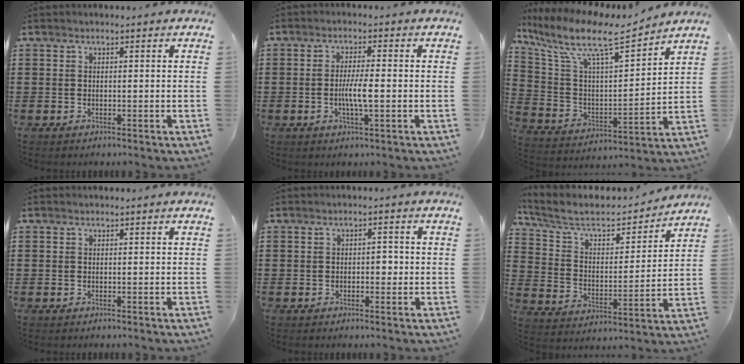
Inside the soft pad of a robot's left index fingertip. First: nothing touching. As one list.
[{"total": 4.5, "force": [-0.7, 0.7, 4.4], "torque": [-0.091, -0.006, -0.017]}, {"total": 10.4, "force": [7.8, 2.2, 6.6], "torque": [-0.159, -0.048, 0.128]}, {"total": 0.0}, {"total": 1.9, "force": [-0.4, 1.0, 1.5], "torque": [-0.031, 0.003, -0.012]}, {"total": 7.1, "force": [5.9, 2.3, 3.0], "torque": [-0.088, -0.037, 0.098]}]